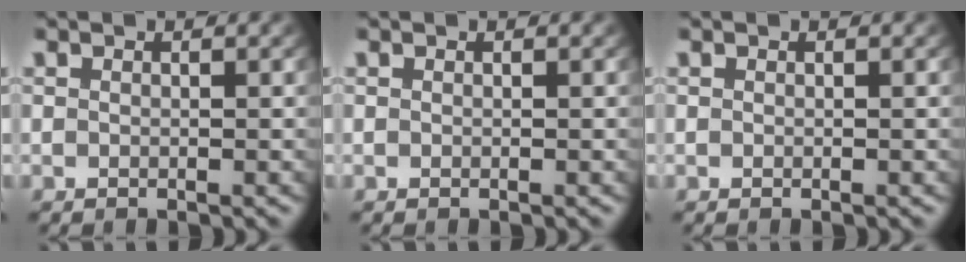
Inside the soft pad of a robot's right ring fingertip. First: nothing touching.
{"total": 0.6, "force": [-0.1, -0.6, -0.3], "torque": [0.005, -0.013, 0.009]}
{"total": 0.0}